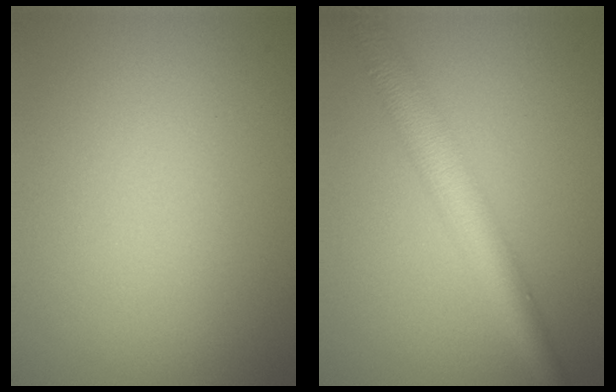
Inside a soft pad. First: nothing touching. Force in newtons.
{"total": 5.0, "press": 5.0, "slide": 0.1}